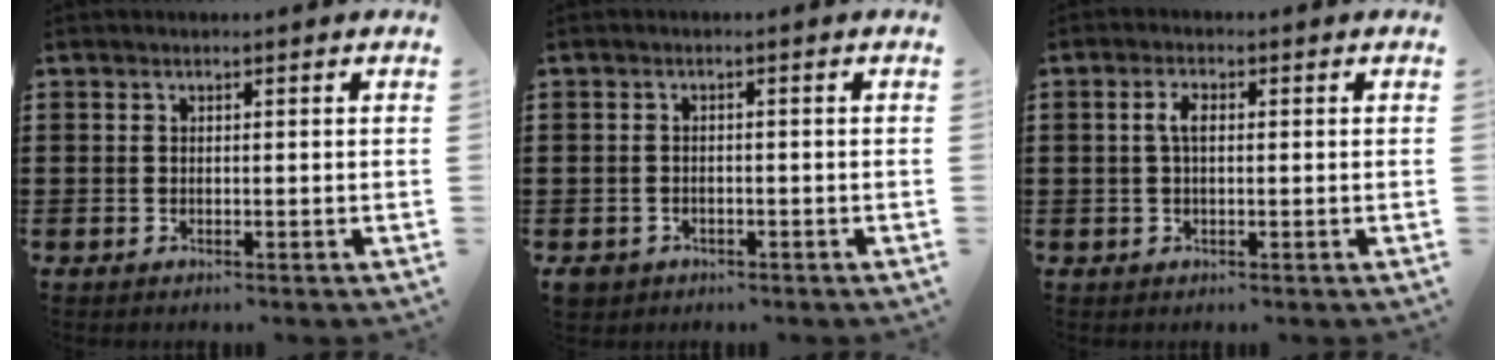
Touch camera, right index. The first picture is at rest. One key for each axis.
{"total": 1.4, "fx": -1.0, "fy": 0.9, "fz": 0.1, "tx": -0.008, "ty": 0.003, "tz": -0.024}
{"total": 2.6, "fx": 0.3, "fy": 1.1, "fz": 2.4, "tx": -0.049, "ty": 0.006, "tz": 0.003}